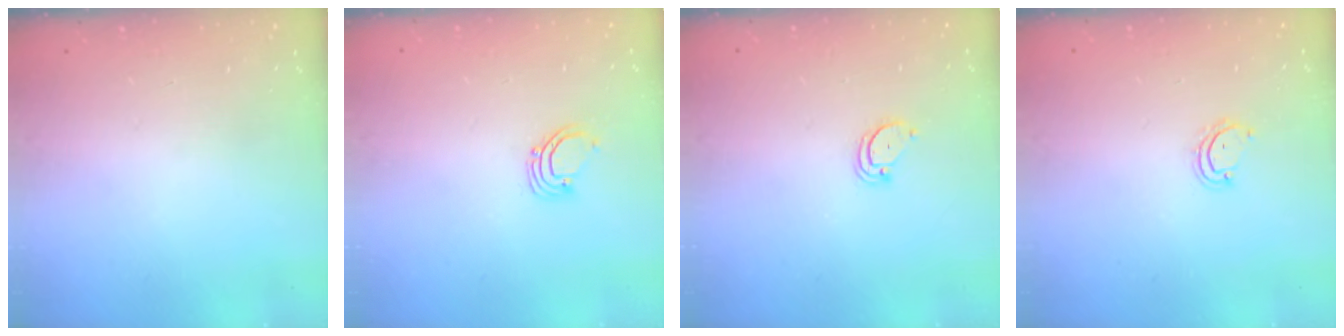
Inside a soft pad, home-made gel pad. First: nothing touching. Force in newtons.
{"total": 2.7, "press": 2.7, "slide": 0.2}
{"total": 2.7, "press": 2.7, "slide": 0.2}
{"total": 4.0, "press": 4.0, "slide": 0.3}